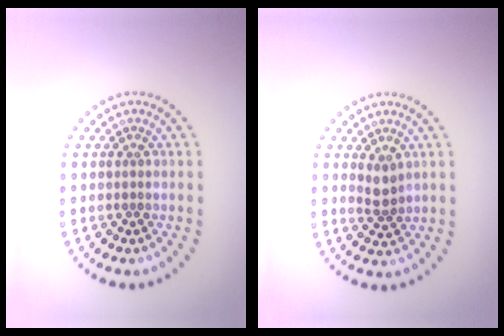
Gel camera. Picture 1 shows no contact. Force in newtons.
{"total": 1.8, "press": 1.5, "slide": 1.0}